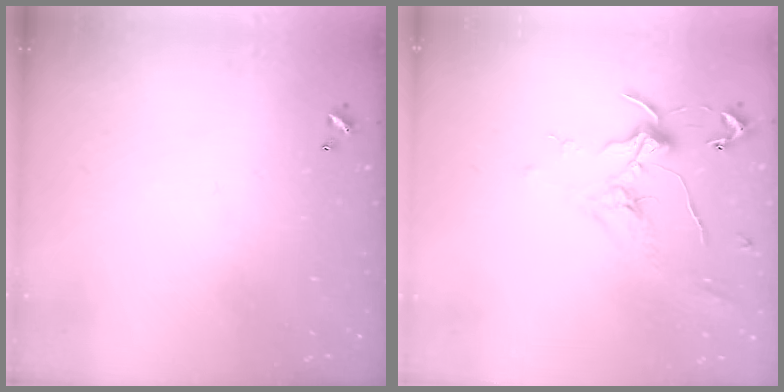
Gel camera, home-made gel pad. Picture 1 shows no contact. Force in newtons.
{"total": 0.7, "press": 0.3, "slide": 0.7}